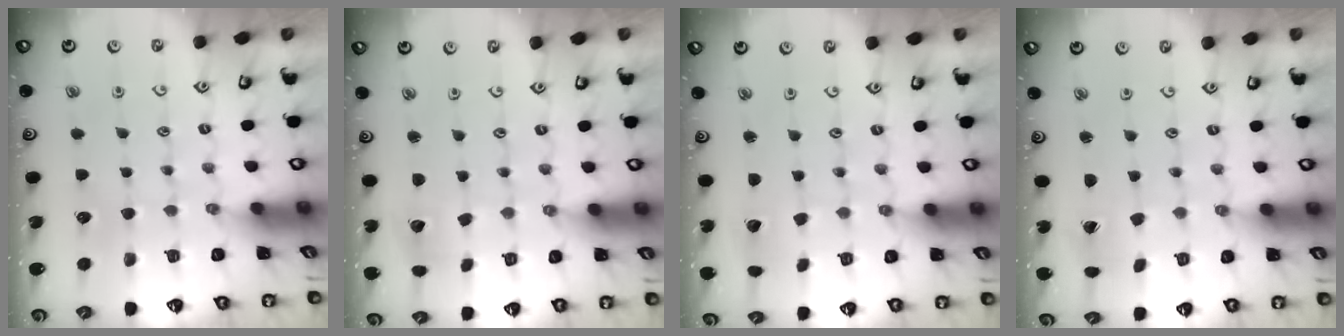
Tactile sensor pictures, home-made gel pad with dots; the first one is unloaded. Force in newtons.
{"total": 2.4, "press": 2.4, "slide": 0.3}
{"total": 2.4, "press": 2.4, "slide": 0.2}
{"total": 1.7, "press": 1.7, "slide": 0.1}